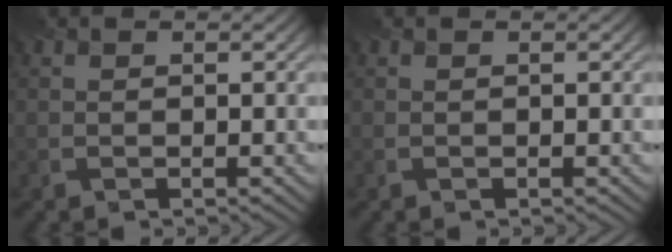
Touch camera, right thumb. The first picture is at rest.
{"total": 0.0}